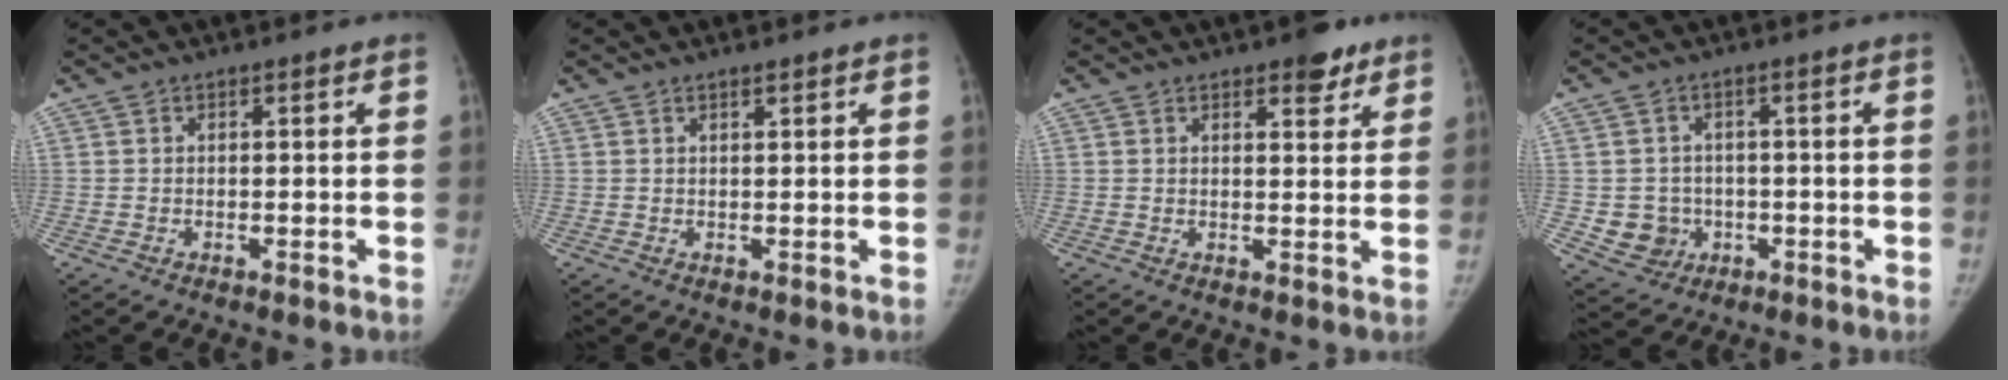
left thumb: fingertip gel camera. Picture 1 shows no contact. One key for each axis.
{"total": 1.1, "fx": 0.9, "fy": 0.2, "fz": 0.6, "tx": -0.008, "ty": -0.006, "tz": 0.016}
{"total": 5.2, "fx": 3.4, "fy": 2.1, "fz": 3.3, "tx": -0.023, "ty": -0.016, "tz": 0.042}
{"total": 5.7, "fx": -0.9, "fy": 5.5, "fz": 1.4, "tx": 0.003, "ty": 0.007, "tz": -0.005}